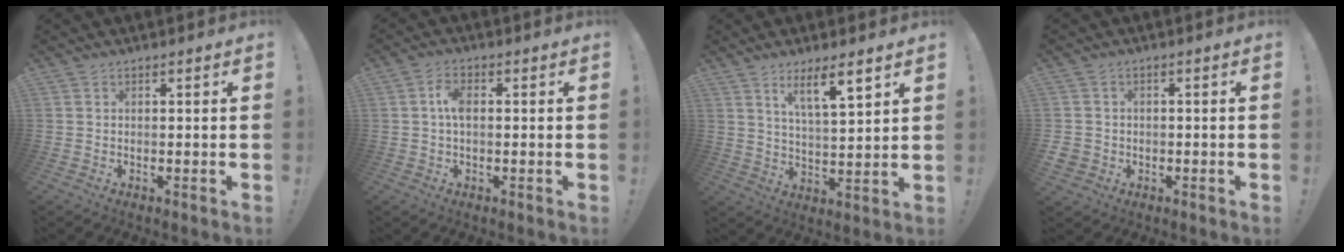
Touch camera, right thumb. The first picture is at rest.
{"total": 4.5, "force": [0.3, 2.4, 3.8], "torque": [-0.056, 0.005, 0.003]}
{"total": 9.5, "force": [6.0, 1.4, 7.2], "torque": [-0.119, -0.031, 0.099]}
{"total": 3.0, "force": [-0.4, 2.8, 0.9], "torque": [-0.019, 0.000, -0.007]}